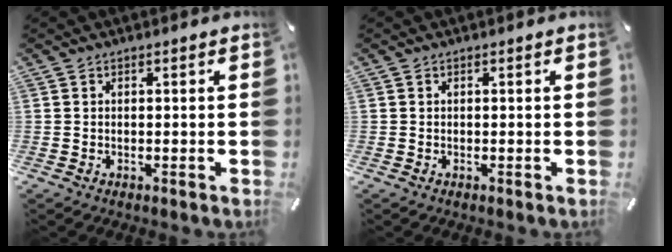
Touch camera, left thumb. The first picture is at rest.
{"total": 0.0}